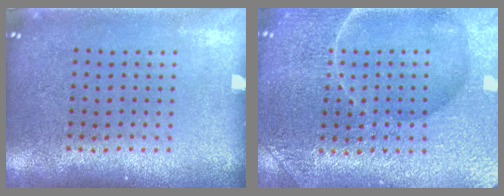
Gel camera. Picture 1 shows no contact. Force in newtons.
{"total": 4.6, "press": 4.4, "slide": 1.1}